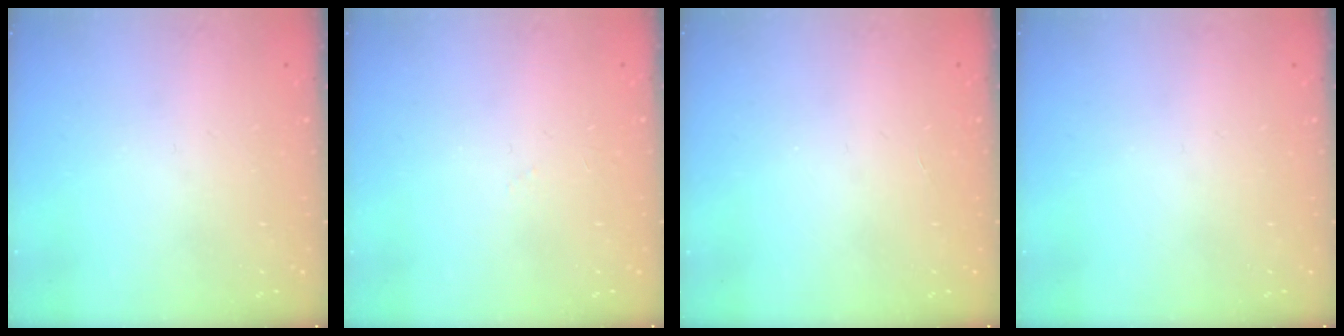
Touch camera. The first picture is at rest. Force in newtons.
{"total": 2.6, "press": 2.5, "slide": 0.5}
{"total": 0.0}
{"total": 0.0}